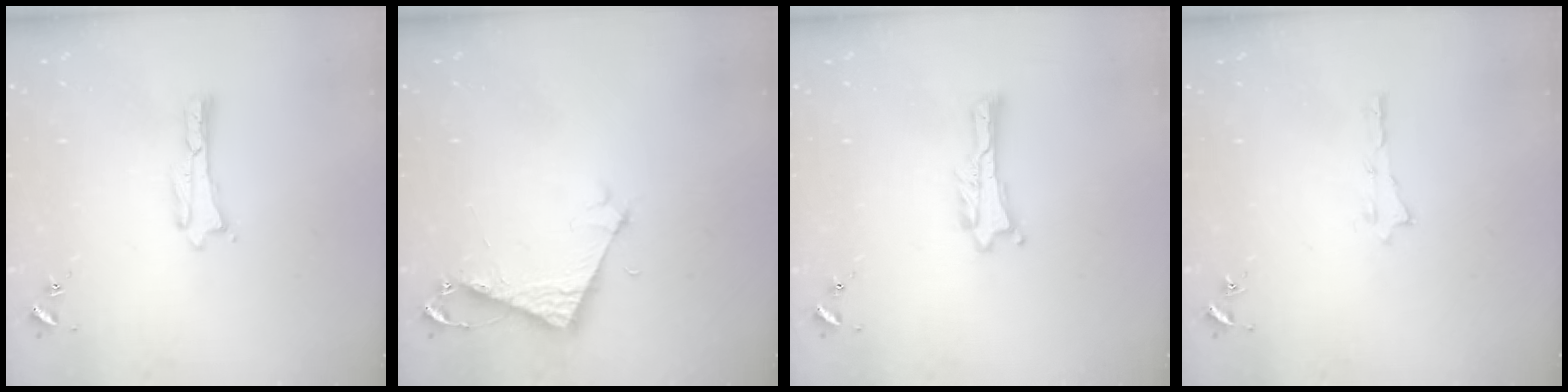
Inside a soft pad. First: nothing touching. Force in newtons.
{"total": 4.9, "press": 4.9, "slide": 0.2}
{"total": 0.0}
{"total": 0.0}